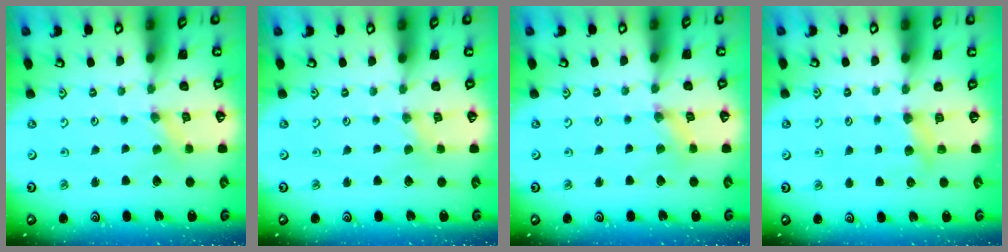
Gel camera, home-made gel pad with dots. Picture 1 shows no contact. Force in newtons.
{"total": 0.0}
{"total": 1.3, "press": 1.3, "slide": 0.3}
{"total": 5.7, "press": 5.6, "slide": 0.7}